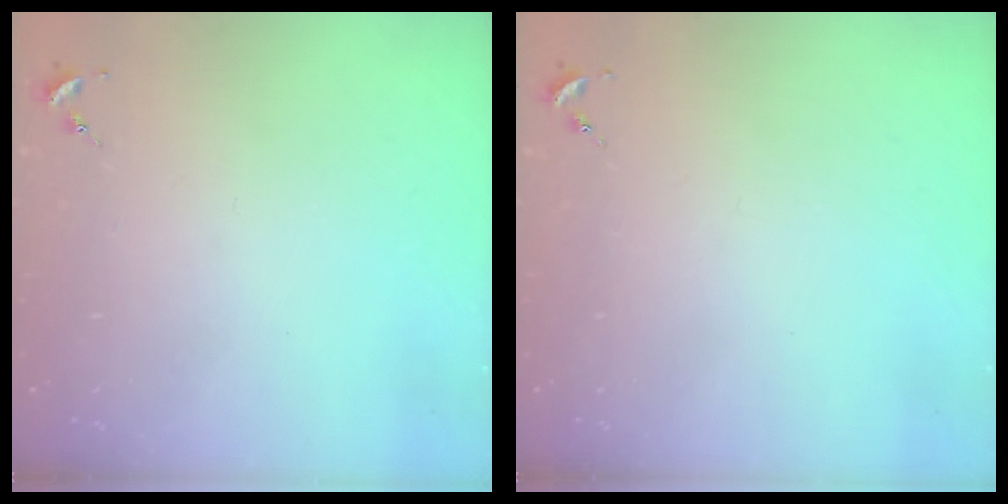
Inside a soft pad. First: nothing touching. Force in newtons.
{"total": 0.0}